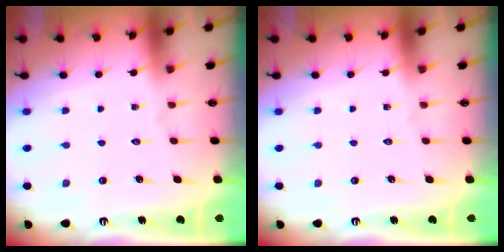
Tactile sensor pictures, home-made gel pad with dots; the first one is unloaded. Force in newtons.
{"total": 0.0}